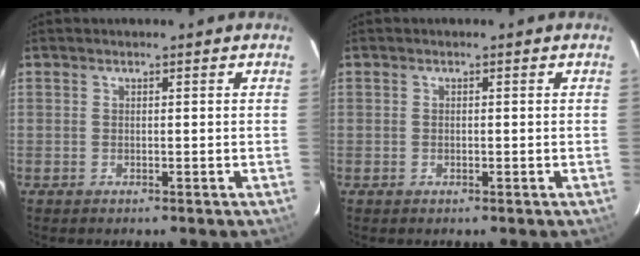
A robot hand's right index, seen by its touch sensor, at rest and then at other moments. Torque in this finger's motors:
{"motor_torque": [-0.21, 0.18, -0.14, -0.04]}